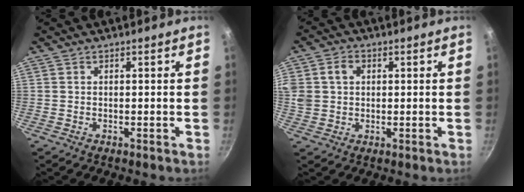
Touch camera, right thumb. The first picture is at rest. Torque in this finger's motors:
{"motor_torque": [0.78, 1.02, 0.95, 0.31, 0.06]}